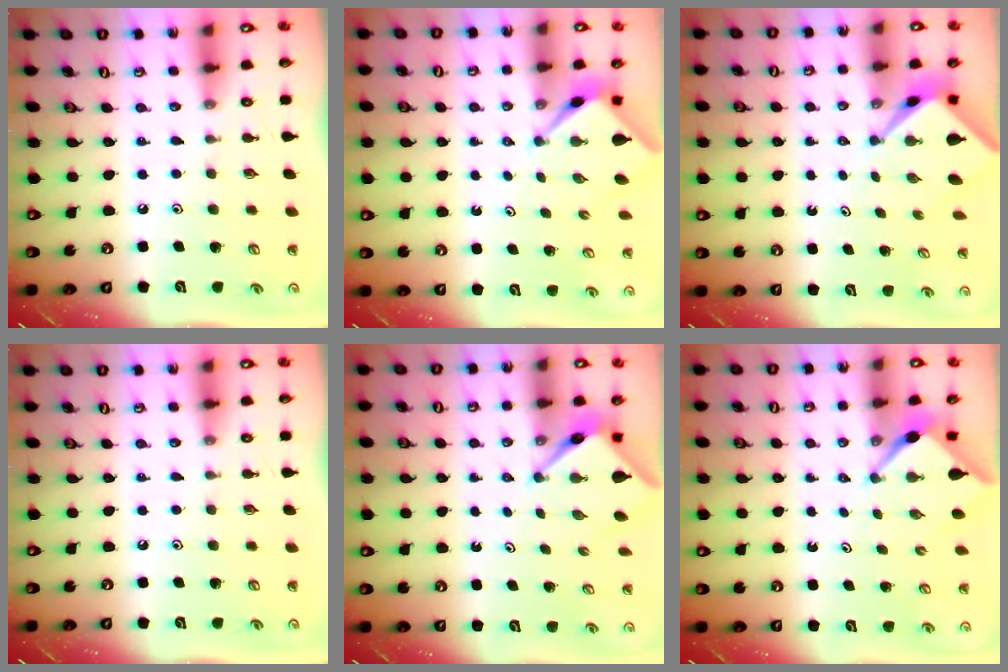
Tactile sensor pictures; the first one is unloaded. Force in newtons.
{"total": 2.5, "press": 2.4, "slide": 0.3}
{"total": 2.5, "press": 2.4, "slide": 0.3}
{"total": 0.0}
{"total": 3.9, "press": 3.9, "slide": 0.3}
{"total": 2.6, "press": 2.5, "slide": 0.3}